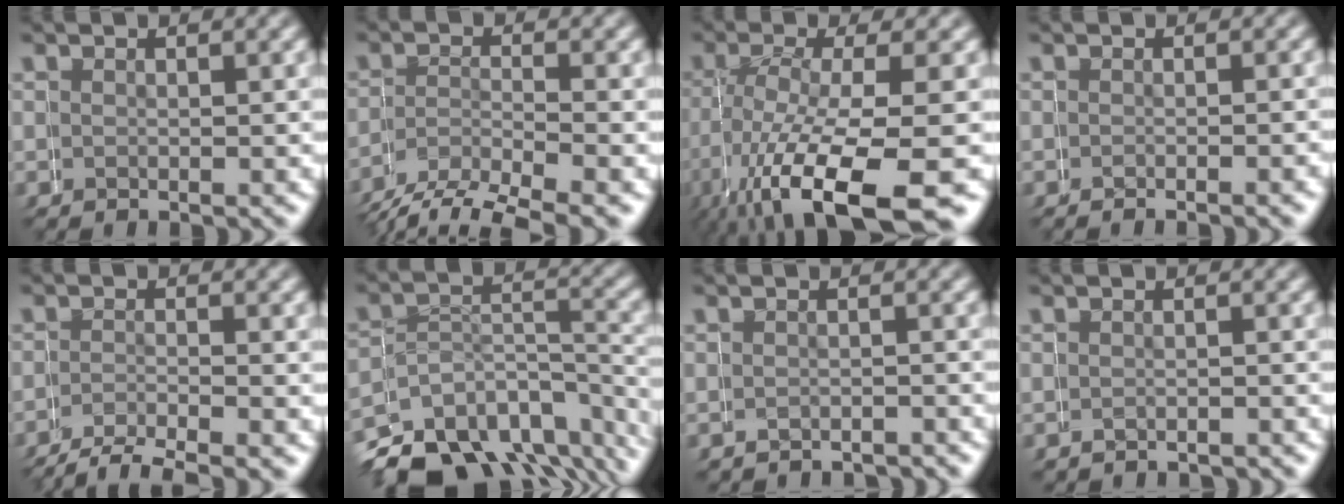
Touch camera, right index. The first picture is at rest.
{"total": 3.4, "force": [-2.3, 2.1, 1.6], "torque": [-0.033, -0.007, -0.037]}
{"total": 7.8, "force": [-3.5, 3.5, 6.1], "torque": [-0.121, -0.032, -0.026]}
{"total": 1.2, "force": [-1.1, -0.2, 0.4], "torque": [0.006, 0.007, -0.019]}
{"total": 4.1, "force": [-3.6, 1.8, 0.9], "torque": [-0.011, -0.009, -0.053]}
{"total": 10.4, "force": [-7.8, 6.1, 3.4], "torque": [-0.036, -0.033, -0.115]}
{"total": 2.1, "force": [-1.3, -0.1, -1.6], "torque": [0.027, 0.002, -0.020]}
{"total": 1.6, "force": [-0.6, -0.2, -1.5], "torque": [0.022, 0.003, -0.010]}